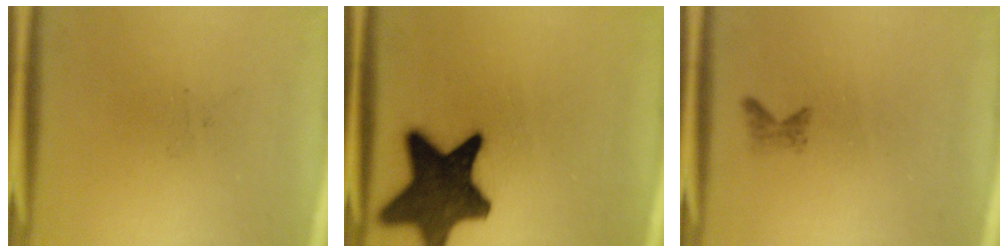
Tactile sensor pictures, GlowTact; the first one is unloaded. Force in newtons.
{"total": 15.6}
{"total": 0.9}